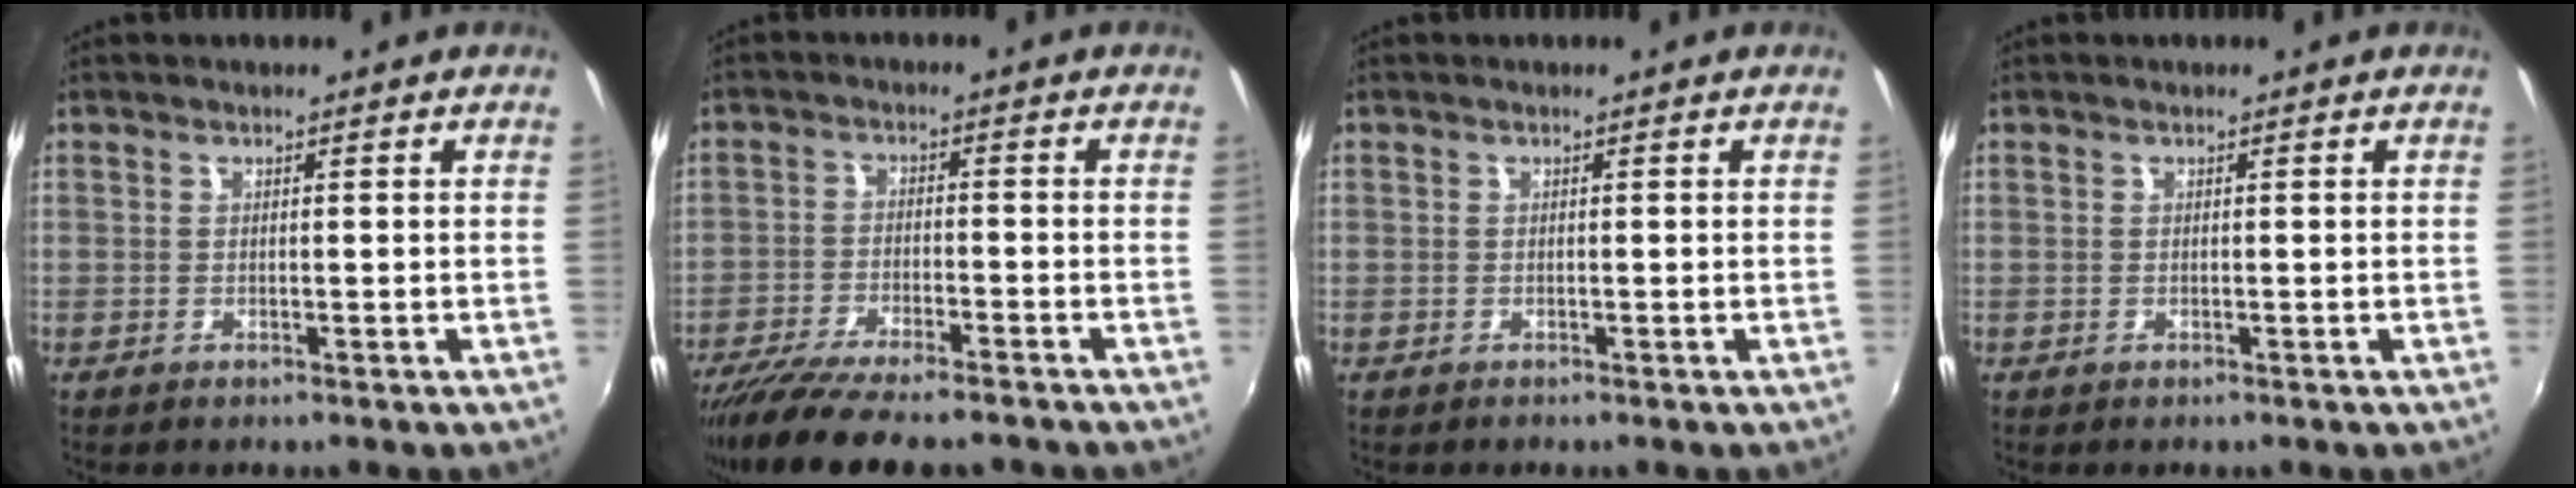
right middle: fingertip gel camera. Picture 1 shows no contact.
{"total": 13.8, "force": [-11.5, 2.7, 7.1], "torque": [-0.149, -0.042, -0.189]}
{"total": 0.0}
{"total": 0.0}